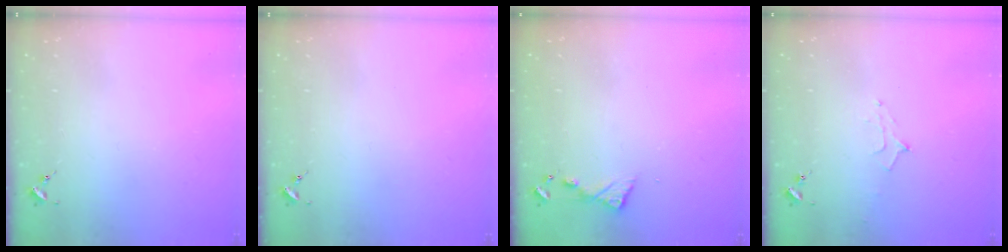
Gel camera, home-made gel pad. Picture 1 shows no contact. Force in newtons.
{"total": 0.0}
{"total": 5.5, "press": 5.5, "slide": 0.4}
{"total": 7.4, "press": 7.3, "slide": 1.1}